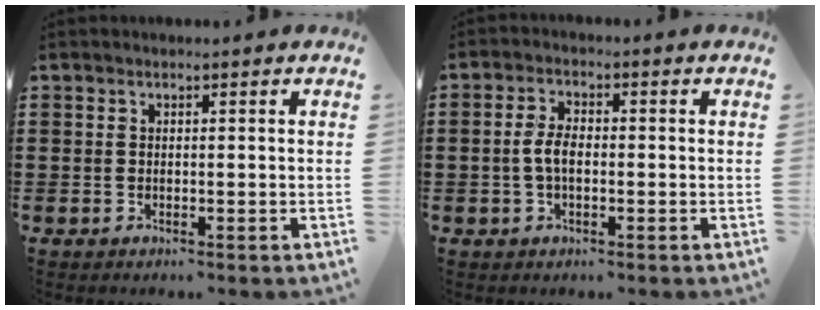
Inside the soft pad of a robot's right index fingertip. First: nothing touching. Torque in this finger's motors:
{"motor_torque": [0.97, 1.01, 0.39, 0.11]}